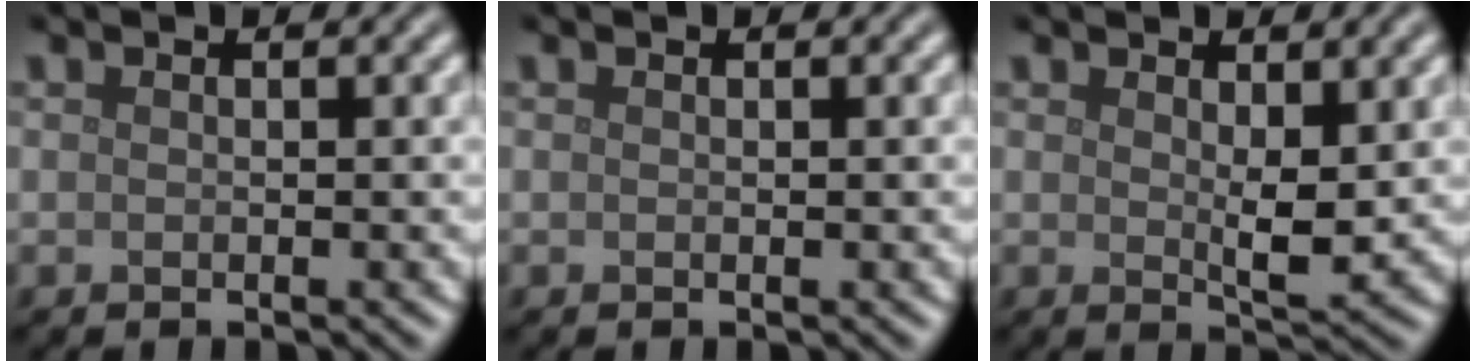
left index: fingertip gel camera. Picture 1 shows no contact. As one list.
[{"total": 0.0}, {"total": 2.6, "force": [0.7, 0.9, 2.3], "torque": [-0.040, -0.008, 0.015]}]